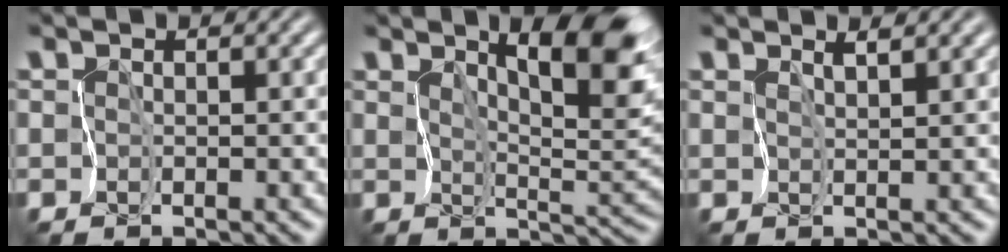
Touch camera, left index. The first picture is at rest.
{"total": 8.5, "force": [4.5, 2.2, 6.9], "torque": [-0.106, -0.002, 0.077]}
{"total": 2.4, "force": [1.9, 0.2, 1.4], "torque": [-0.019, 0.000, 0.029]}